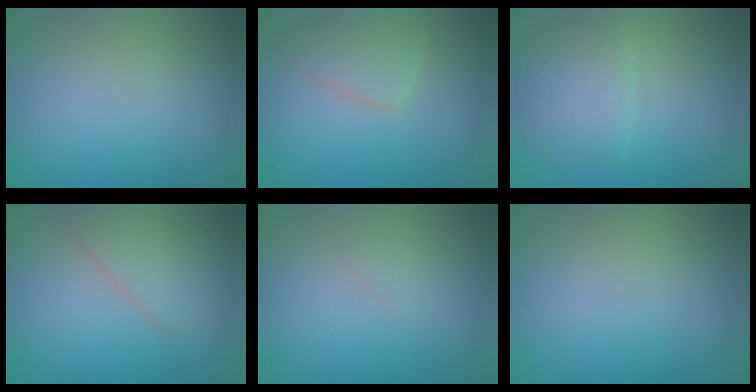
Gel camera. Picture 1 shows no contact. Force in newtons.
{"total": 2.4, "press": 2.4, "slide": 0.1}
{"total": 2.9, "press": 2.9, "slide": 0.1}
{"total": 2.3, "press": 2.3, "slide": 0.0}
{"total": 0.6, "press": 0.6, "slide": 0.0}
{"total": 0.0}